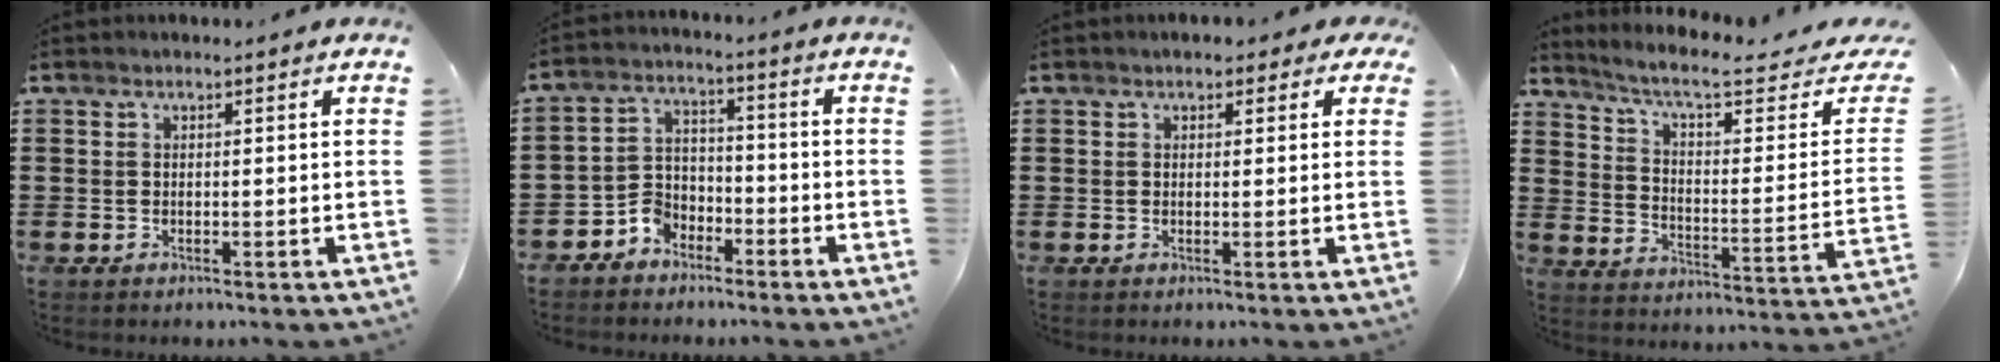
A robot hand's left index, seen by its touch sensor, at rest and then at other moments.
{"total": 4.5, "force": [-3.8, 2.4, 0.6], "torque": [-0.027, 0.007, -0.079]}
{"total": 1.7, "force": [1.0, 1.1, 0.8], "torque": [-0.004, 0.003, 0.014]}
{"total": 6.3, "force": [4.7, 0.7, 4.1], "torque": [-0.102, -0.035, 0.074]}